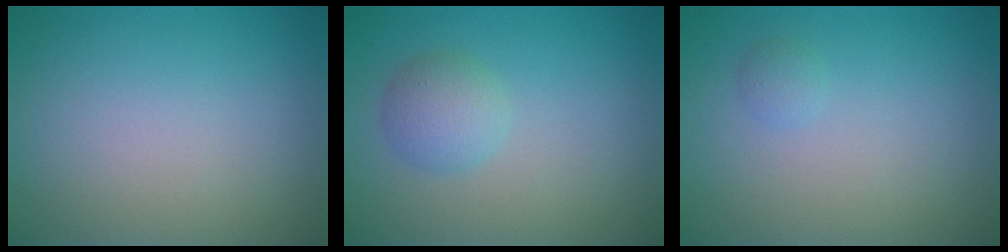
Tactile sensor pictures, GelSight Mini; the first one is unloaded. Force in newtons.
{"total": 2.5, "press": 2.5, "slide": 0.1}
{"total": 0.7, "press": 0.7, "slide": 0.1}